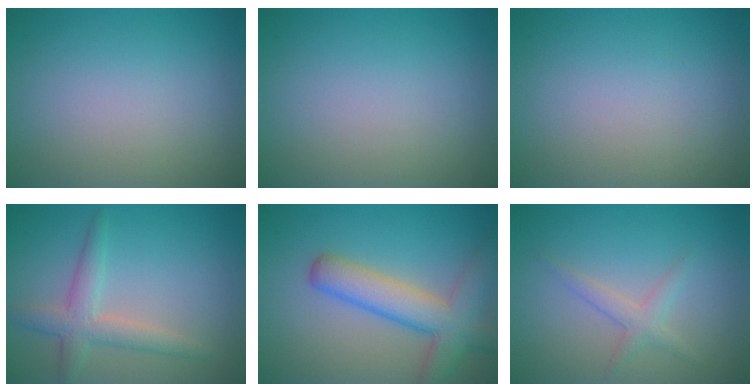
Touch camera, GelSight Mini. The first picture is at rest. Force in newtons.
{"total": 0.0}
{"total": 0.0}
{"total": 3.3, "press": 3.3, "slide": 0.1}
{"total": 6.2, "press": 6.2, "slide": 0.4}
{"total": 1.8, "press": 1.8, "slide": 0.1}